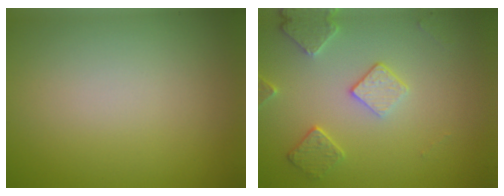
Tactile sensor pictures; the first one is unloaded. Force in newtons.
{"total": 2.8, "press": 2.7, "slide": 0.7}